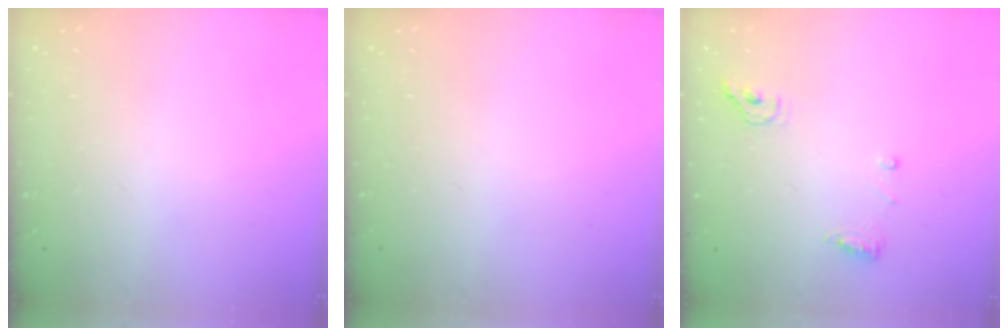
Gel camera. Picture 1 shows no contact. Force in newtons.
{"total": 0.0}
{"total": 8.1, "press": 7.2, "slide": 3.7}